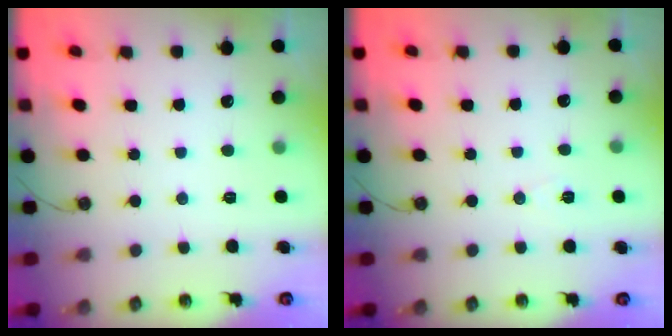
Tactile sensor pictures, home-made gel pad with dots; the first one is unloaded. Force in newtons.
{"total": 5.6, "press": 3.3, "slide": 4.6}